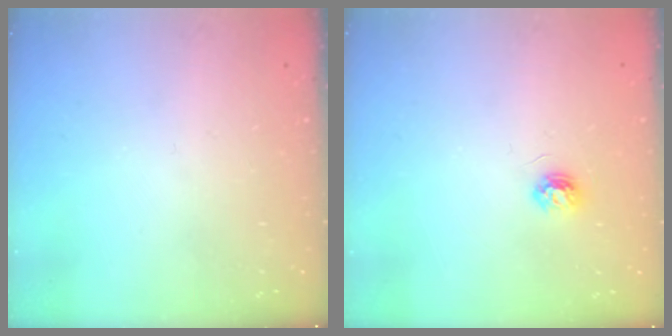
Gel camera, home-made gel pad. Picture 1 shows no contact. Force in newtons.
{"total": 4.5, "press": 4.4, "slide": 0.5}